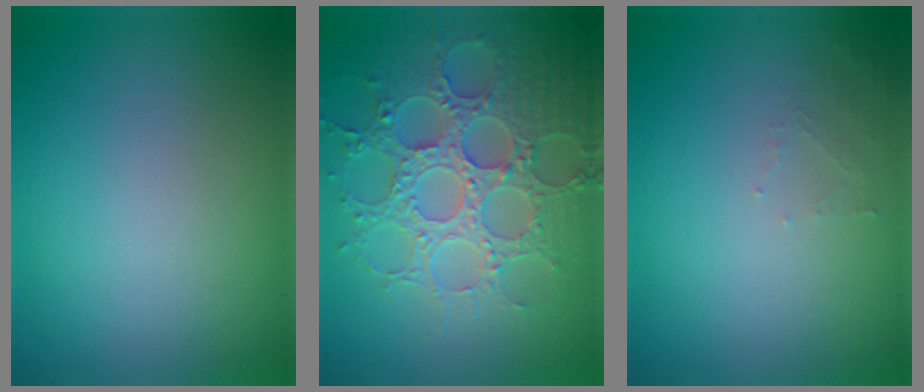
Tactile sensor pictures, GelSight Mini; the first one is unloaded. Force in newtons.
{"total": 7.2, "press": 5.9, "slide": 4.1}
{"total": 1.0, "press": 1.0, "slide": 0.2}